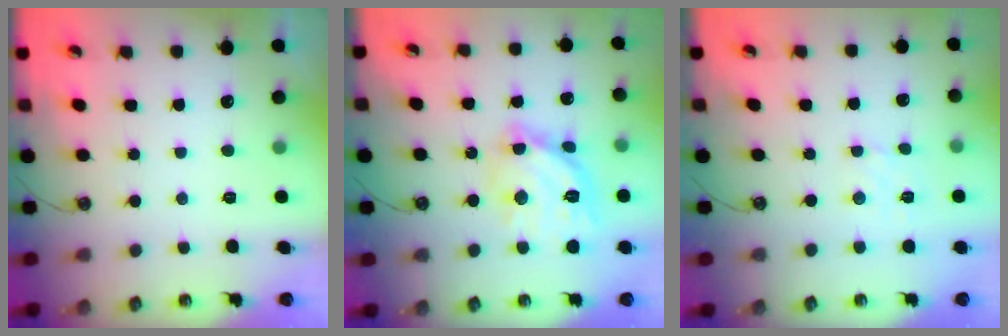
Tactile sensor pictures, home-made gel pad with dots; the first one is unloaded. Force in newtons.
{"total": 14.3, "press": 14.2, "slide": 0.9}
{"total": 1.5, "press": 1.4, "slide": 0.6}